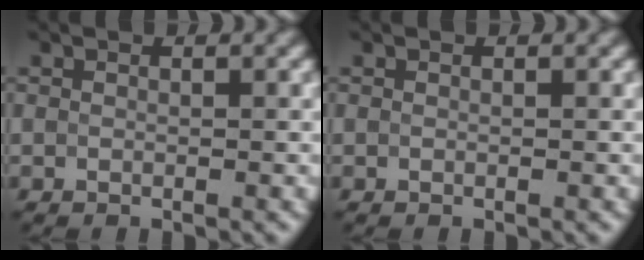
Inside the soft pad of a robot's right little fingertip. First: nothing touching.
{"total": 0.0}